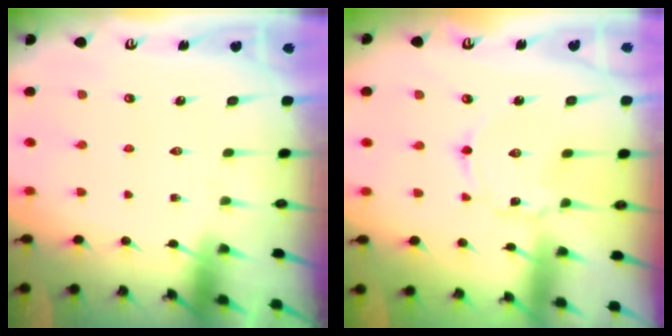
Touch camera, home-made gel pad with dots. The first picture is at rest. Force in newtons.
{"total": 1.7, "press": 1.7, "slide": 0.0}